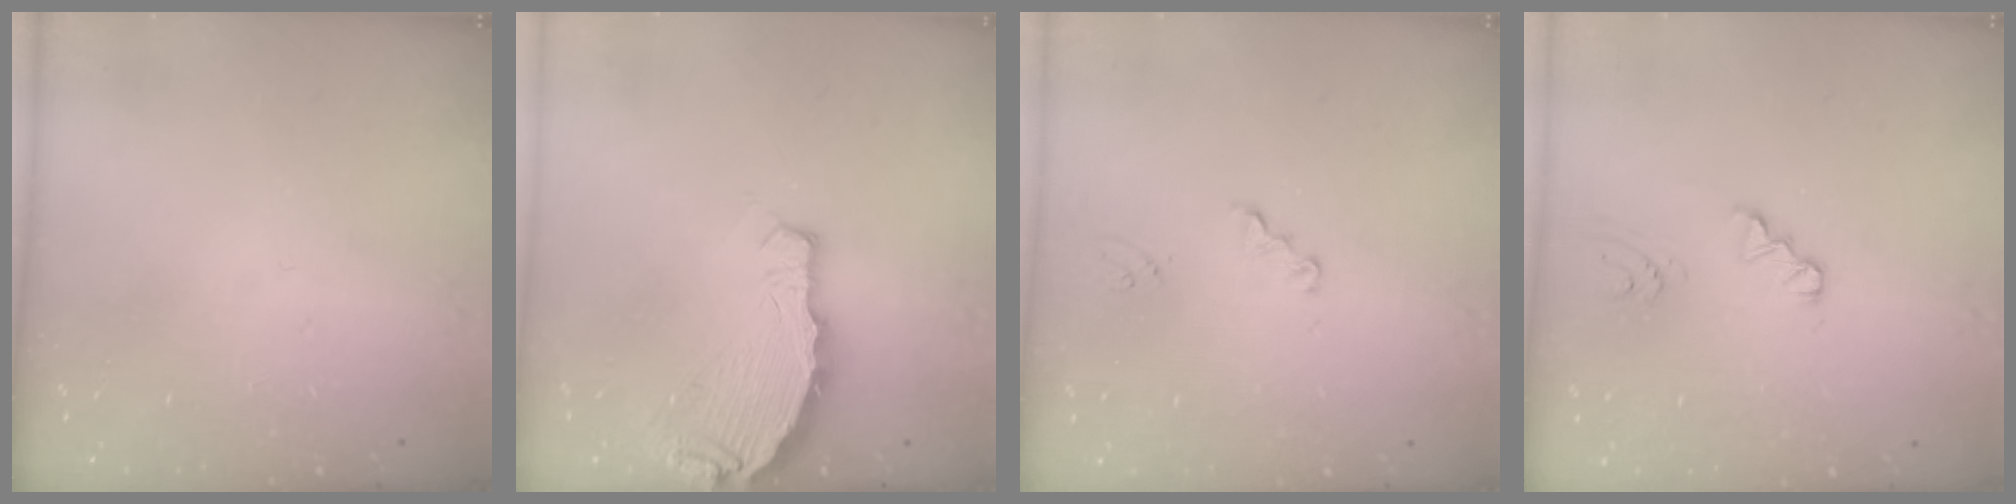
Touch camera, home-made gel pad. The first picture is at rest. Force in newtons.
{"total": 5.7, "press": 5.7, "slide": 0.4}
{"total": 2.0, "press": 2.0, "slide": 0.2}
{"total": 1.4, "press": 1.4, "slide": 0.2}